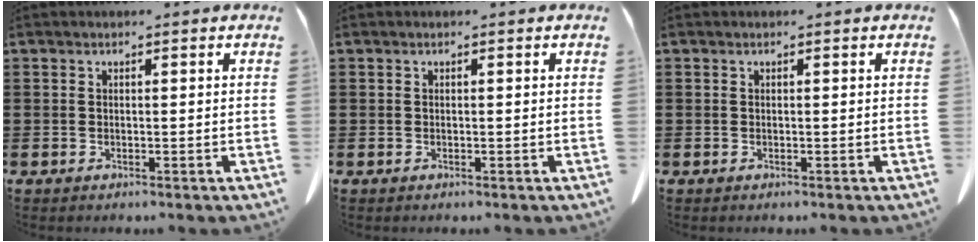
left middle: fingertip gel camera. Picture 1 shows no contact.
{"total": 0.0}
{"total": 0.0}